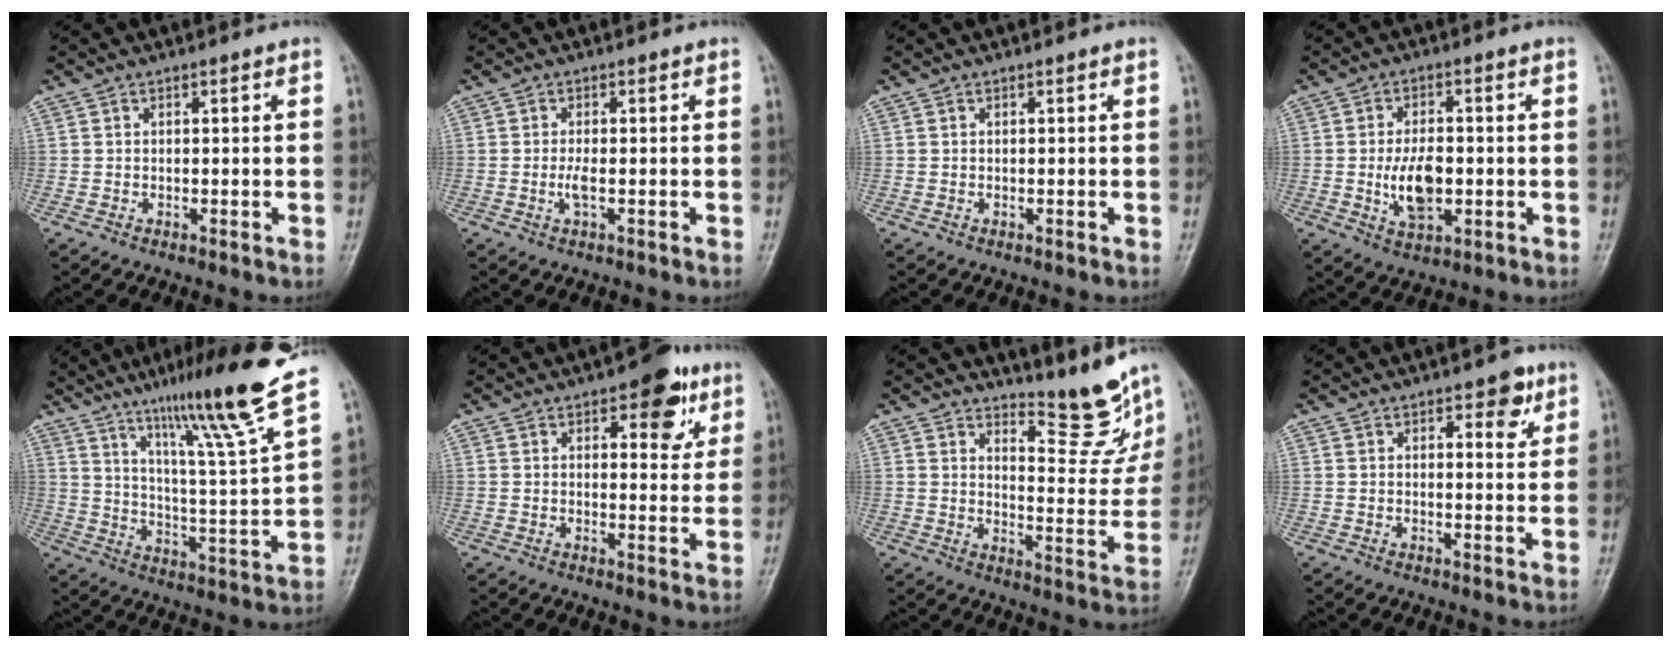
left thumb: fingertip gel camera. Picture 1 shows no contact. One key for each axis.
{"total": 2.1, "fx": -0.4, "fy": 0.6, "fz": 2.0, "tx": -0.045, "ty": -0.003, "tz": -0.011}
{"total": 0.0}
{"total": 8.5, "fx": -1.1, "fy": 4.8, "fz": 6.9, "tx": -0.111, "ty": 0.000, "tz": -0.016}
{"total": 18.3, "fx": 13.5, "fy": -0.7, "fz": 12.4, "tx": -0.180, "ty": -0.080, "tz": 0.209}
{"total": 9.1, "fx": 4.4, "fy": 4.4, "fz": 6.6, "tx": -0.049, "ty": -0.015, "tz": 0.051}
{"total": 10.6, "fx": 9.4, "fy": 2.4, "fz": 4.1, "tx": -0.030, "ty": -0.088, "tz": 0.137}
{"total": 4.8, "fx": 2.5, "fy": 2.4, "fz": 3.3, "tx": -0.021, "ty": -0.011, "tz": 0.028}